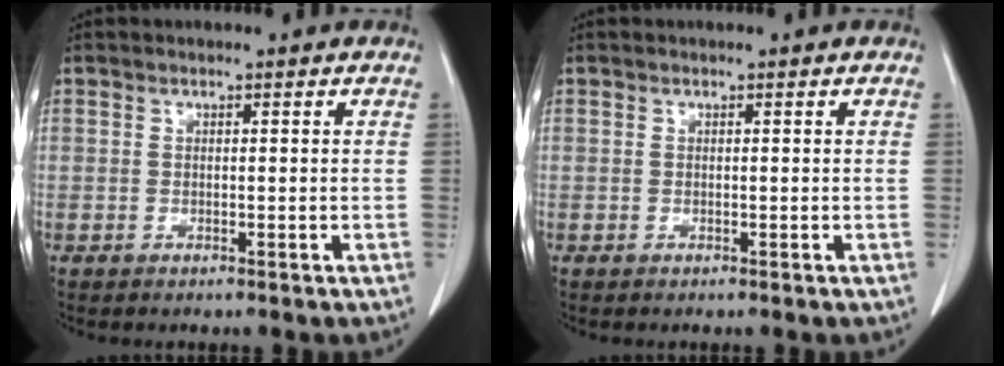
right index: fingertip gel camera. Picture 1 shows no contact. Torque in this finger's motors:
{"motor_torque": [0.00, 0.00, 0.00, 0.00]}